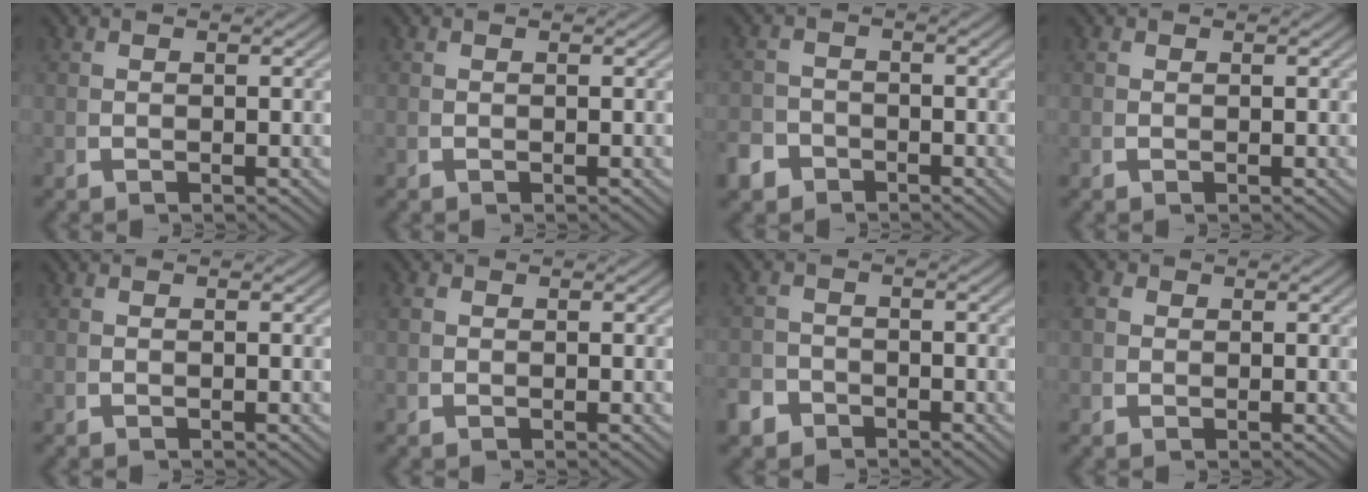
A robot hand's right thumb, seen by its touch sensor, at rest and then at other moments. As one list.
[{"total": 0.0}, {"total": 3.3, "force": [-2.7, 1.9, 0.2], "torque": [-0.002, -0.016, -0.042]}, {"total": 0.5, "force": [0.2, 0.5, 0.1], "torque": [-0.005, -0.005, 0.008]}, {"total": 0.0}, {"total": 0.9, "force": [0.4, 0.7, 0.3], "torque": [-0.011, -0.007, 0.013]}, {"total": 2.7, "force": [-2.3, 1.4, 0.1], "torque": [0.001, -0.013, -0.037]}, {"total": 1.8, "force": [0.7, 1.5, 0.6], "torque": [-0.020, -0.008, 0.017]}]